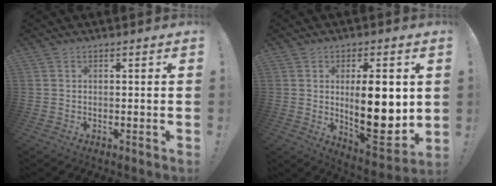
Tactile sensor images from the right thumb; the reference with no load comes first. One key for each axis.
{"total": 16.9, "fx": 1.4, "fy": 6.6, "fz": 15.5, "tx": -0.230, "ty": -0.023, "tz": 0.024}